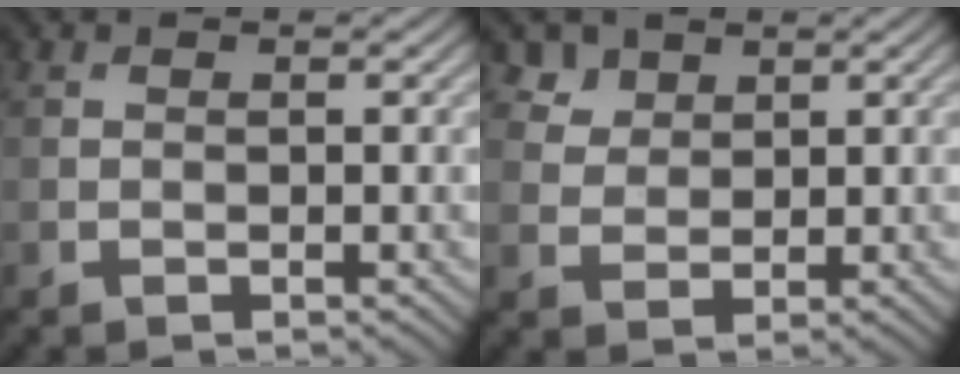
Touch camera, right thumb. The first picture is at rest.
{"total": 3.4, "force": [2.3, 2.3, 0.9], "torque": [-0.028, -0.013, 0.060]}